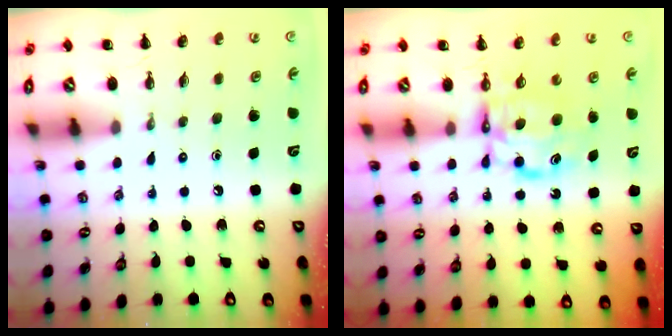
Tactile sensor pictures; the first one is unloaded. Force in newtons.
{"total": 6.8, "press": 6.8, "slide": 0.6}